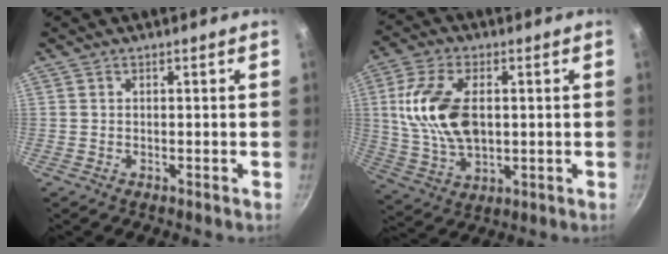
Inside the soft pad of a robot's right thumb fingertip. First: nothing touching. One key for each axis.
{"total": 14.7, "fx": 1.8, "fy": 8.6, "fz": 11.8, "tx": -0.215, "ty": -0.004, "tz": 0.038}